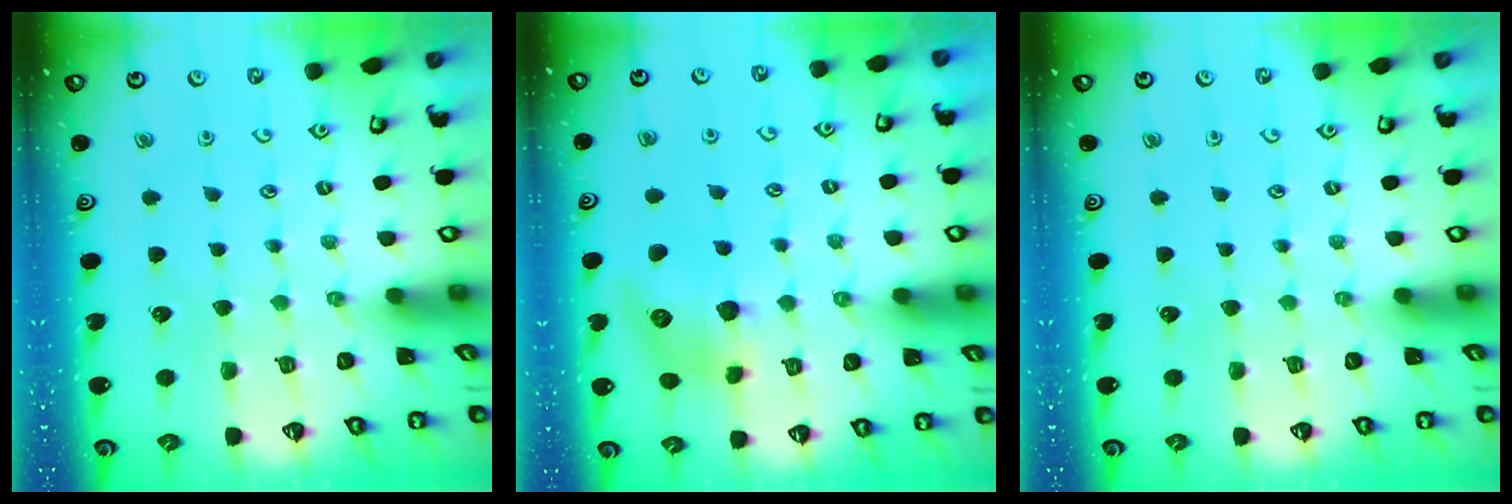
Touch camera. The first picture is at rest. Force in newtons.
{"total": 12.6, "press": 12.5, "slide": 1.2}
{"total": 0.0}